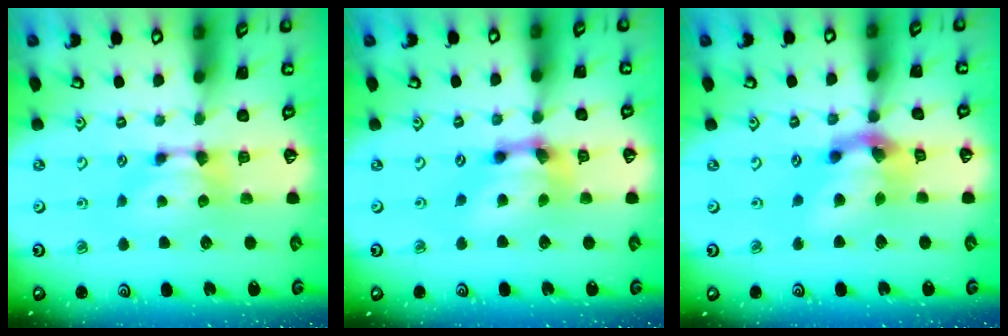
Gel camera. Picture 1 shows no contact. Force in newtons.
{"total": 5.4, "press": 4.7, "slide": 2.6}
{"total": 8.3, "press": 7.9, "slide": 2.4}